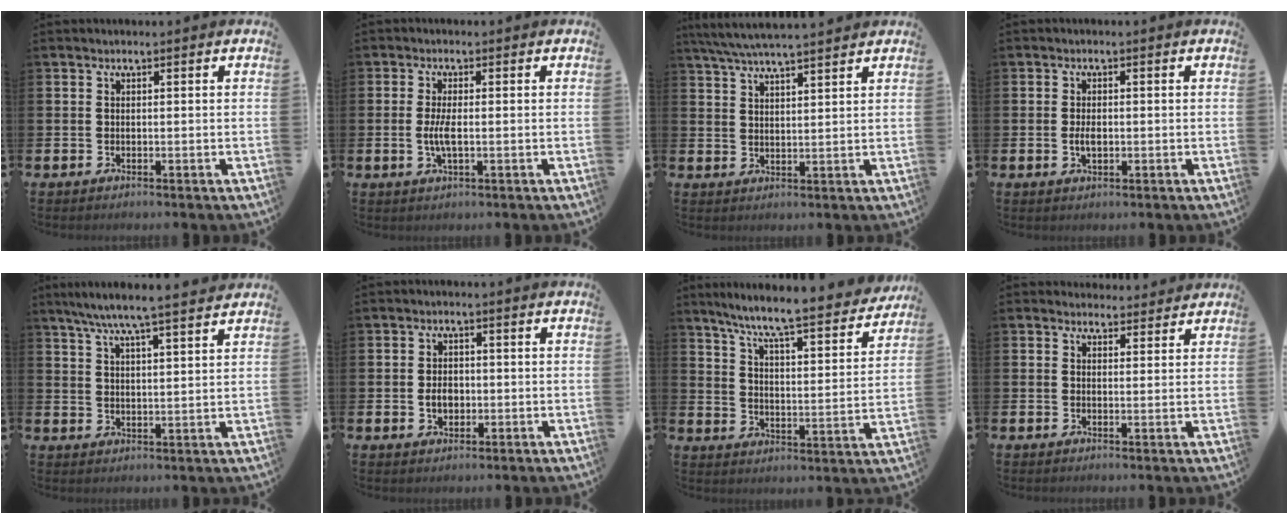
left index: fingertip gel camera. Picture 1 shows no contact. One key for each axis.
{"total": 2.9, "fx": -0.3, "fy": 0.8, "fz": 2.7, "tx": -0.061, "ty": -0.001, "tz": -0.007}
{"total": 5.3, "fx": 5.0, "fy": 0.1, "fz": 1.7, "tx": -0.051, "ty": -0.017, "tz": 0.092}
{"total": 2.1, "fx": -0.2, "fy": 1.1, "fz": 1.8, "tx": -0.031, "ty": 0.002, "tz": -0.004}
{"total": 6.8, "fx": 6.2, "fy": -0.1, "fz": 2.8, "tx": -0.069, "ty": -0.027, "tz": 0.109}
{"total": 2.8, "fx": -0.4, "fy": 2.1, "fz": 1.9, "tx": -0.018, "ty": -0.002, "tz": -0.015}
{"total": 8.3, "fx": 7.5, "fy": 0.2, "fz": 3.5, "tx": -0.094, "ty": -0.057, "tz": 0.123}
{"total": 2.4, "fx": 2.3, "fy": 0.8, "fz": -0.1, "tx": 0.009, "ty": -0.009, "tz": 0.039}